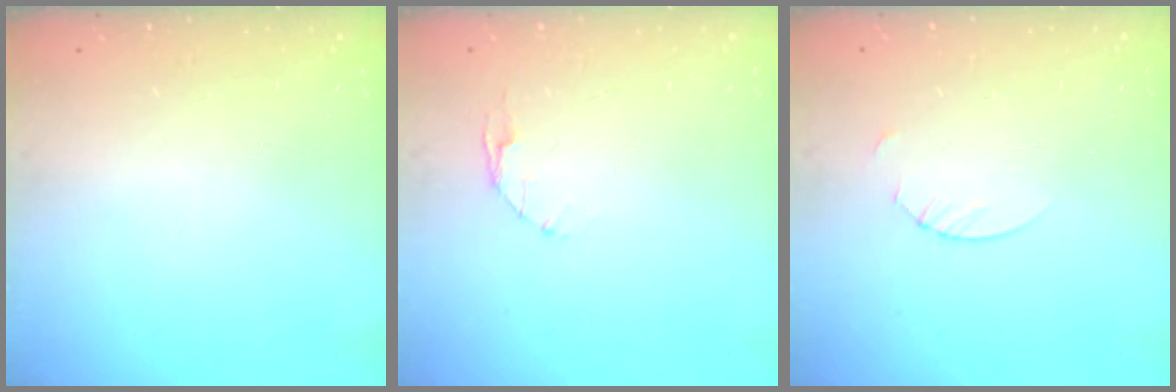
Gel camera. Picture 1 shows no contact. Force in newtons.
{"total": 3.1, "press": 3.1, "slide": 0.4}
{"total": 1.9, "press": 1.9, "slide": 0.2}